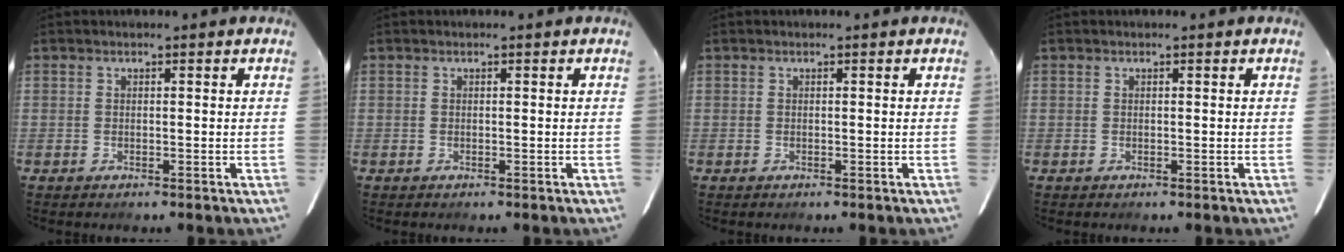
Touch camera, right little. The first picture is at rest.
{"total": 0.0}
{"total": 0.0}
{"total": 0.0}